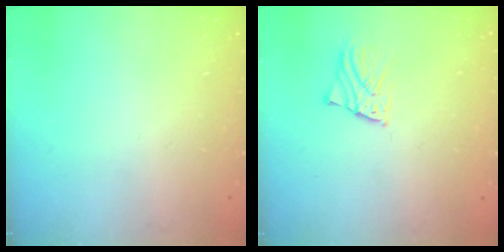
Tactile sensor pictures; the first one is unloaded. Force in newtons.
{"total": 2.2, "press": 2.2, "slide": 0.1}